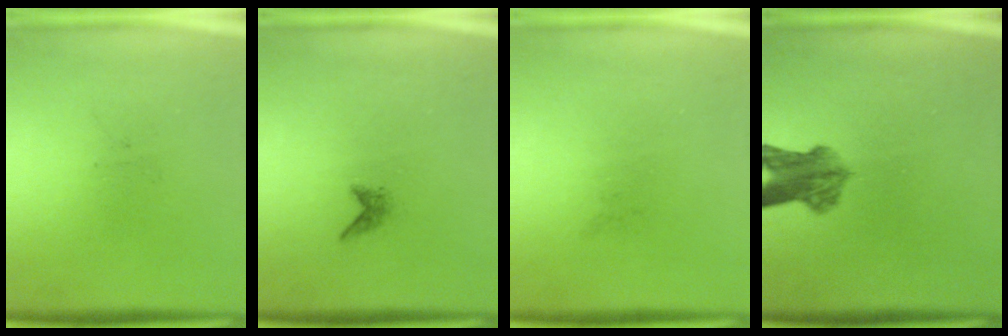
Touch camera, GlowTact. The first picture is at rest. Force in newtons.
{"total": 0.8}
{"total": 0.0}
{"total": 5.5}